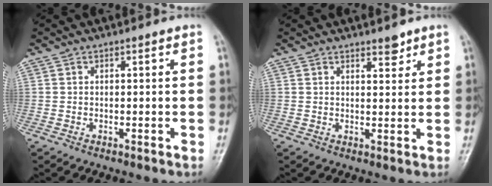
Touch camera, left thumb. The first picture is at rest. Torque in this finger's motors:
{"motor_torque": [-0.12, 0.21, -0.27, -0.04, 0.01]}